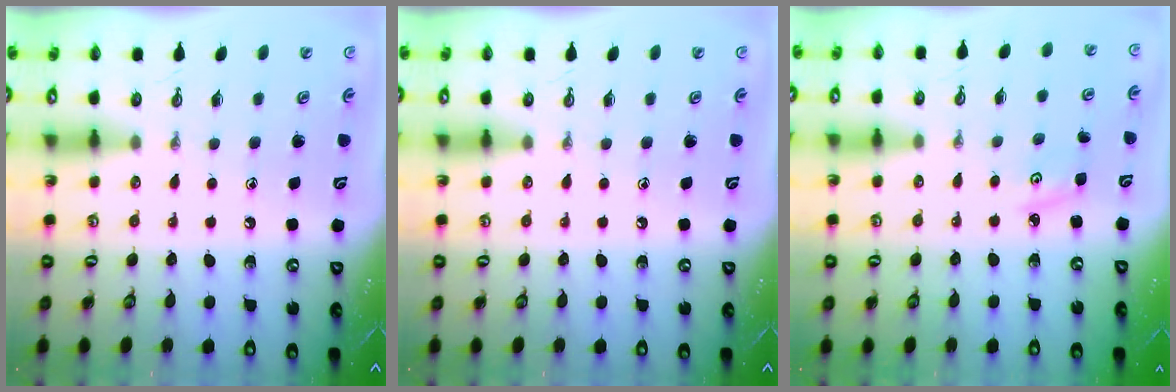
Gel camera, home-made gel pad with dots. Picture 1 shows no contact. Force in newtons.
{"total": 0.0}
{"total": 2.9, "press": 2.9, "slide": 0.5}